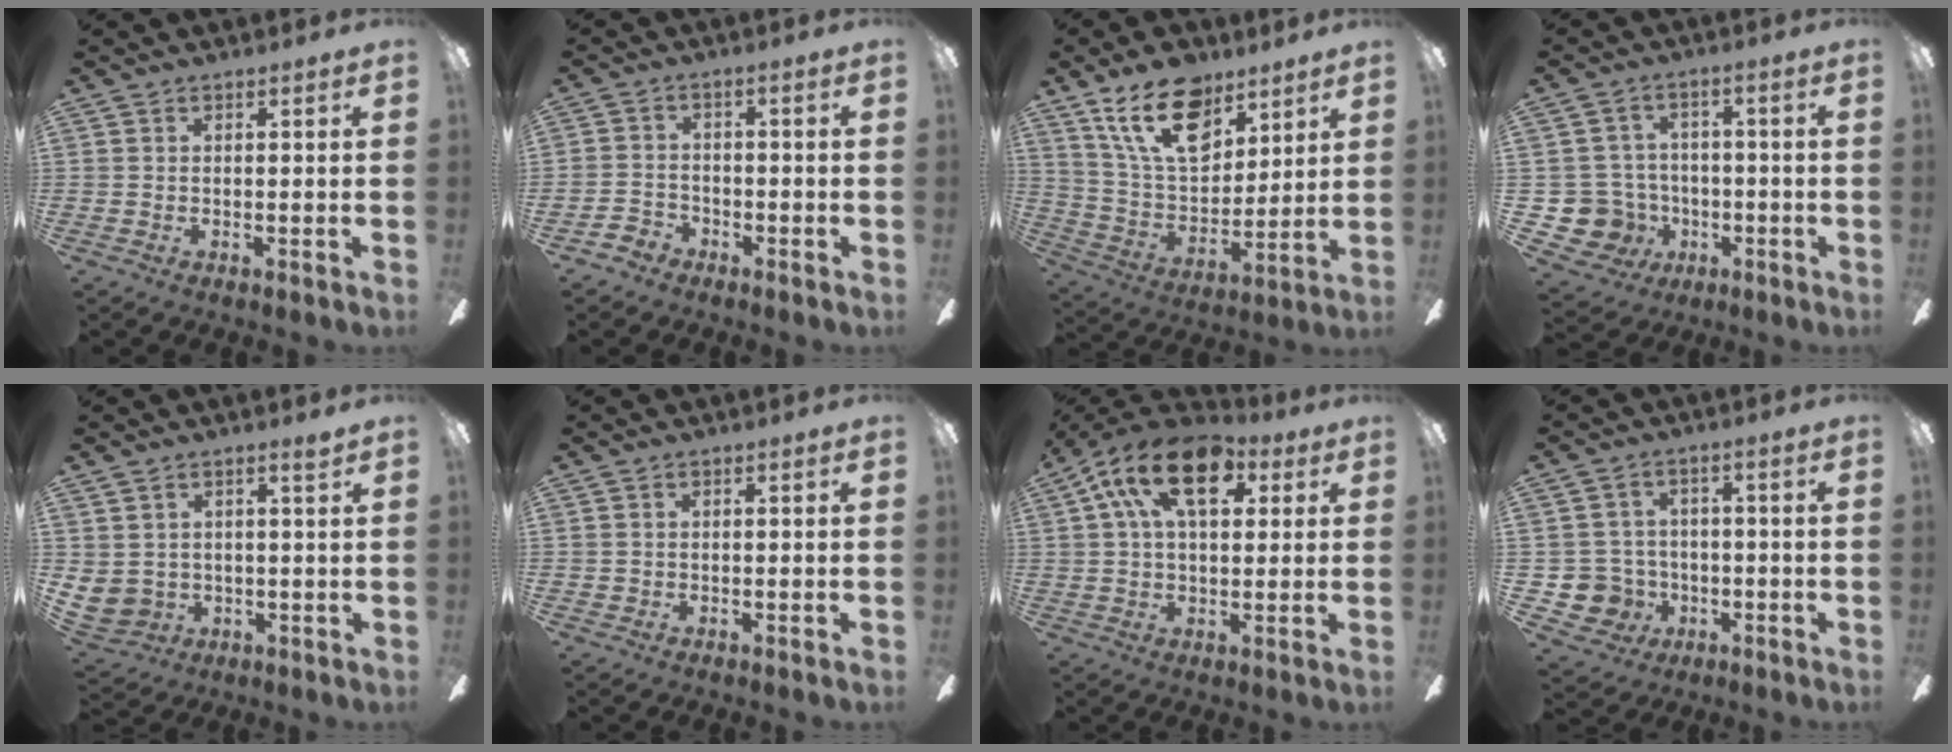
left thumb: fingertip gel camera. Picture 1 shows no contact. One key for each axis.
{"total": 3.7, "fx": -2.9, "fy": 2.3, "fz": 0.5, "tx": -0.012, "ty": 0.016, "tz": -0.058}
{"total": 19.2, "fx": 11.4, "fy": 10.7, "fz": 11.0, "tx": -0.190, "ty": -0.042, "tz": 0.208}
{"total": 9.3, "fx": -2.5, "fy": 8.7, "fz": 2.2, "tx": -0.088, "ty": 0.020, "tz": -0.037}
{"total": 5.2, "fx": 2.2, "fy": 4.5, "fz": 1.5, "tx": -0.033, "ty": -0.014, "tz": 0.042}
{"total": 0.8, "fx": -0.1, "fy": 0.7, "fz": -0.2, "tx": 0.004, "ty": 0.006, "tz": -0.004}
{"total": 16.4, "fx": 6.9, "fy": 8.9, "fz": 11.9, "tx": -0.215, "ty": -0.005, "tz": 0.117}
{"total": 7.1, "fx": -1.6, "fy": 6.8, "fz": 1.1, "tx": -0.060, "ty": 0.011, "tz": -0.024}